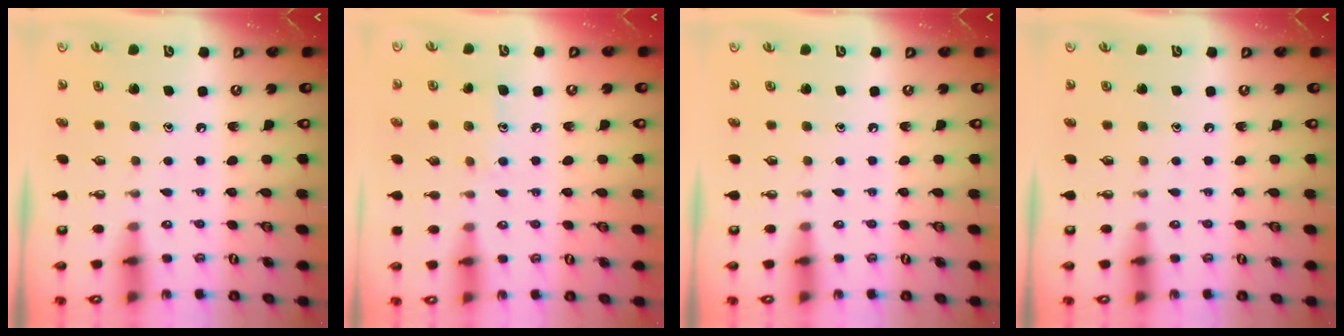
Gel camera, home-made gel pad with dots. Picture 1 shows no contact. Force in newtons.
{"total": 6.4, "press": 6.4, "slide": 0.4}
{"total": 0.0}
{"total": 0.0}